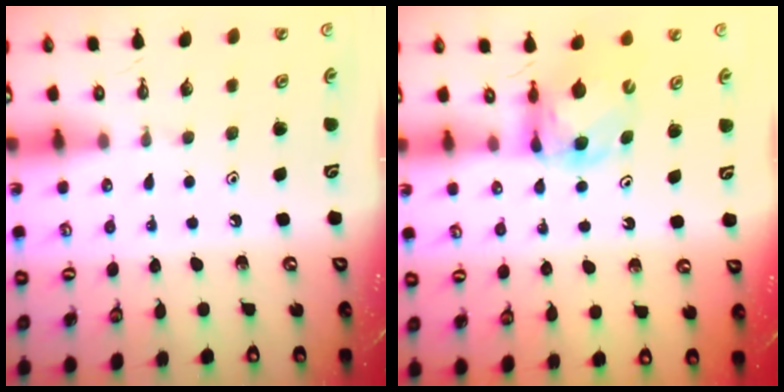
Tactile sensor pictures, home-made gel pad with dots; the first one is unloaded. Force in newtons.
{"total": 5.8, "press": 5.7, "slide": 0.6}